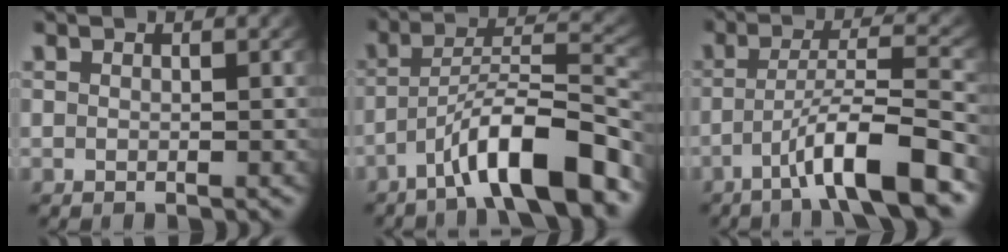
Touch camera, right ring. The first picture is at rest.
{"total": 7.6, "force": [-4.3, 2.0, 6.0], "torque": [-0.096, -0.002, -0.065]}
{"total": 6.4, "force": [-3.7, 0.8, 5.2], "torque": [-0.081, 0.001, -0.059]}